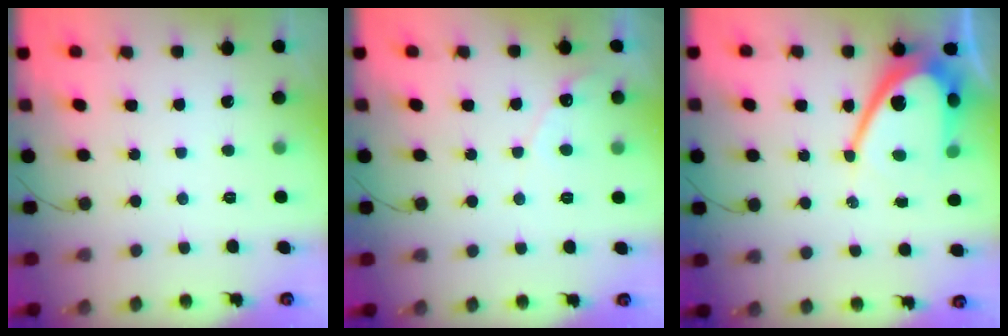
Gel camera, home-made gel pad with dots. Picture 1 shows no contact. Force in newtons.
{"total": 4.1, "press": 4.1, "slide": 0.3}
{"total": 13.4, "press": 13.3, "slide": 1.1}